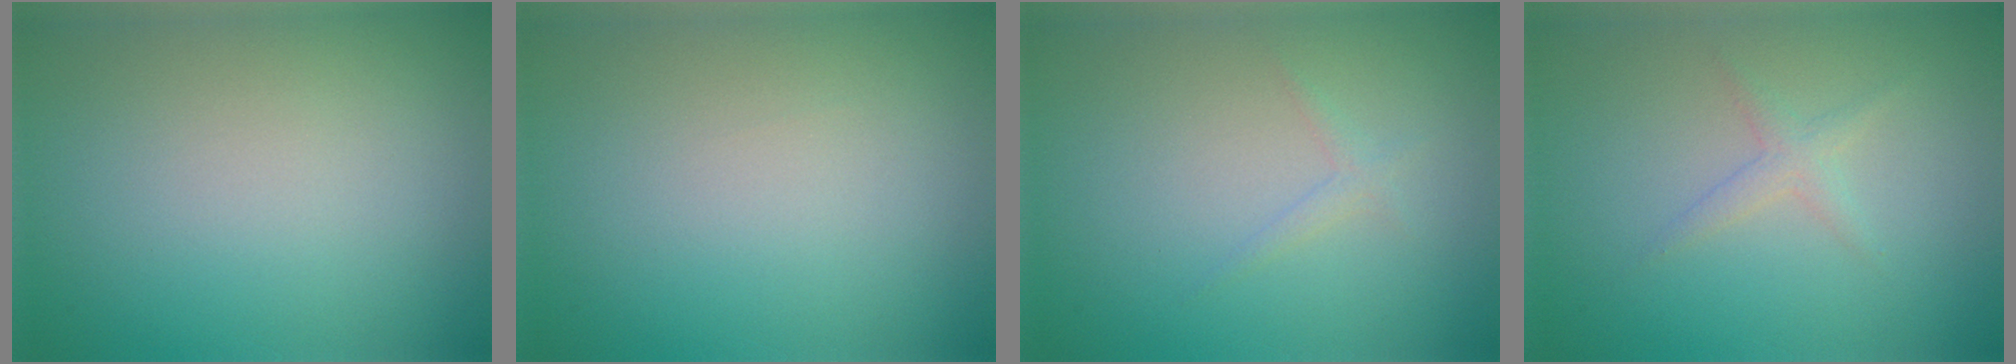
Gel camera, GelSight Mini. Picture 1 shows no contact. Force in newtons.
{"total": 0.0}
{"total": 0.8, "press": 0.8, "slide": 0.0}
{"total": 1.3, "press": 1.3, "slide": 0.1}